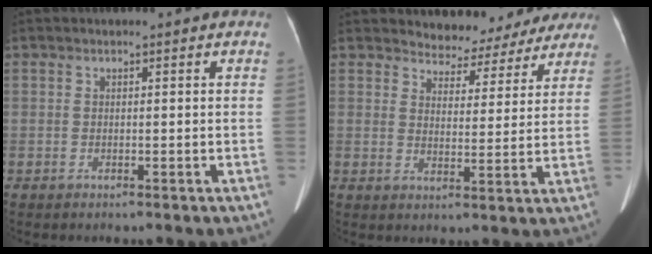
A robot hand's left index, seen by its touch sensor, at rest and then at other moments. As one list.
[{"total": 10.6, "force": [9.8, 3.9, 0.3], "torque": [0.018, -0.001, 0.101]}]